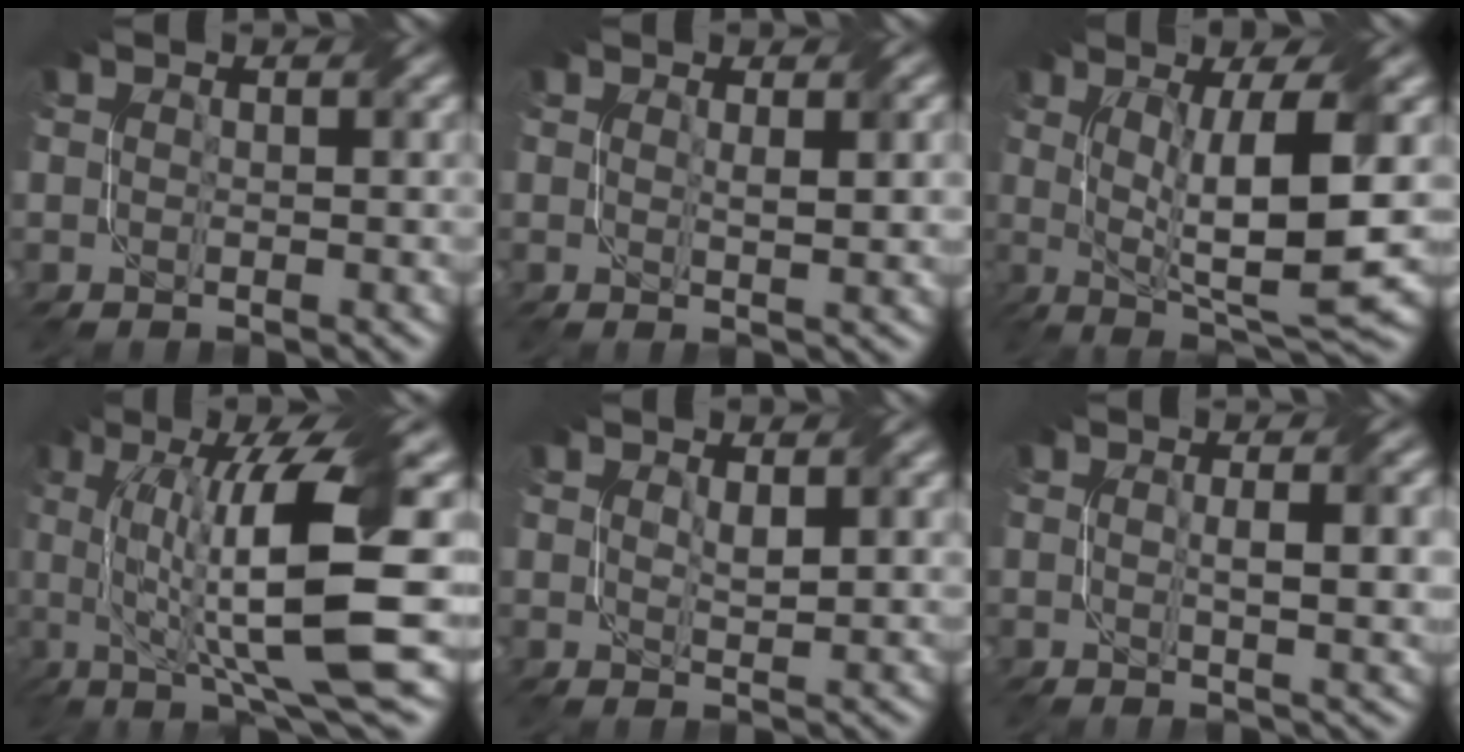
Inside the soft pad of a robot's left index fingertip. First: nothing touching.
{"total": 2.1, "force": [0.6, 0.3, 2.0], "torque": [-0.026, 0.001, 0.010]}
{"total": 10.2, "force": [1.1, 2.1, 9.9], "torque": [-0.158, 0.000, 0.025]}
{"total": 13.5, "force": [0.3, 3.0, 13.1], "torque": [-0.197, -0.001, 0.007]}
{"total": 1.7, "force": [0.9, 0.5, 1.4], "torque": [-0.029, -0.002, 0.021]}
{"total": 4.7, "force": [0.4, 1.0, 4.6], "torque": [-0.060, 0.007, 0.006]}